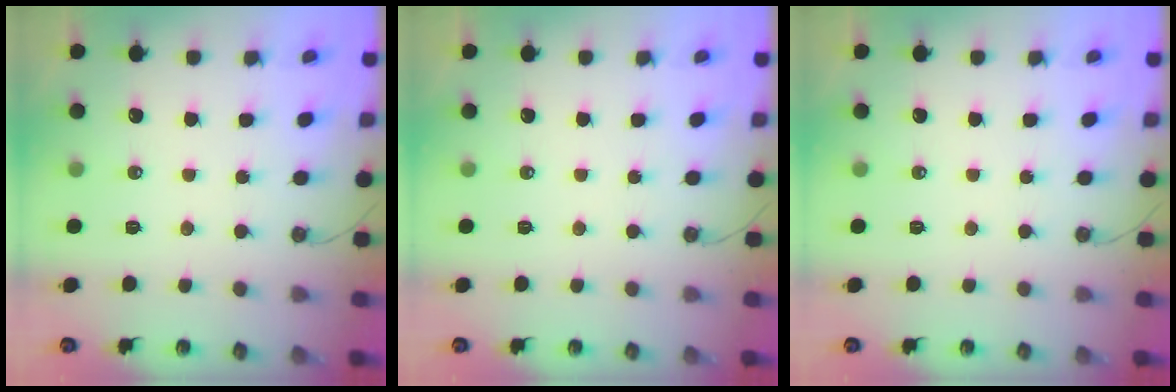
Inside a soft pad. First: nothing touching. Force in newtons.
{"total": 0.0}
{"total": 0.0}